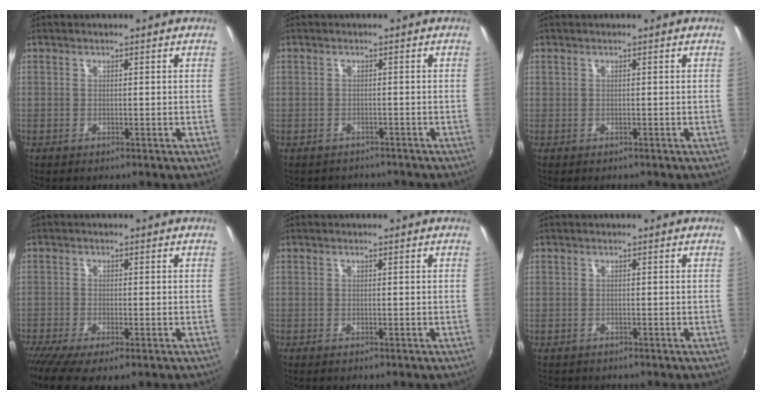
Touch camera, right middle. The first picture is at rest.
{"total": 3.2, "force": [-2.3, 2.2, 0.0], "torque": [0.001, 0.010, -0.031]}
{"total": 0.0}
{"total": 7.8, "force": [-5.1, 1.9, 5.5], "torque": [-0.127, -0.039, -0.090]}
{"total": 0.0}
{"total": 1.4, "force": [-1.0, 1.0, -0.1], "torque": [-0.004, 0.001, -0.016]}